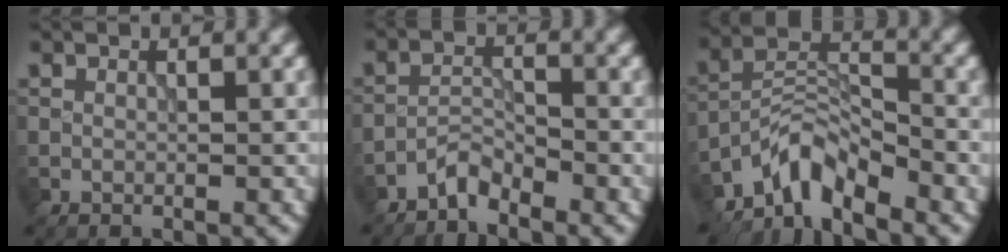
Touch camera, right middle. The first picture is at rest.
{"total": 2.1, "force": [-2.0, 0.5, 0.5], "torque": [-0.007, 0.011, -0.042]}
{"total": 5.0, "force": [-4.2, 1.5, 2.2], "torque": [-0.030, 0.004, -0.092]}